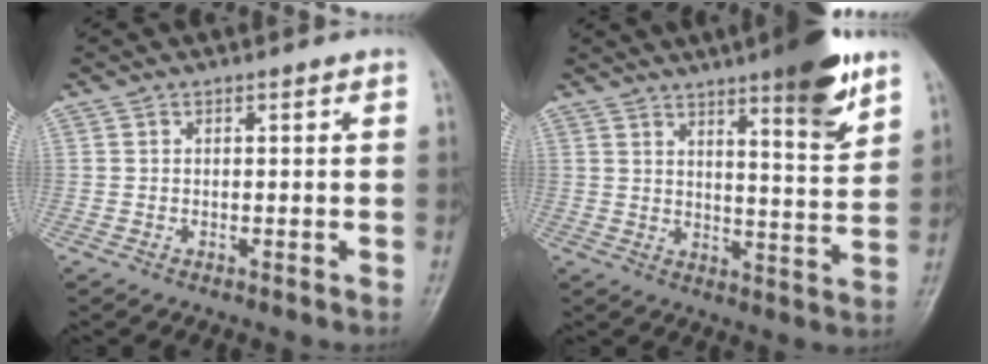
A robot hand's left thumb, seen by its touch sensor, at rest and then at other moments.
{"total": 12.6, "force": [7.9, 2.1, 9.5], "torque": [-0.116, -0.048, 0.112]}